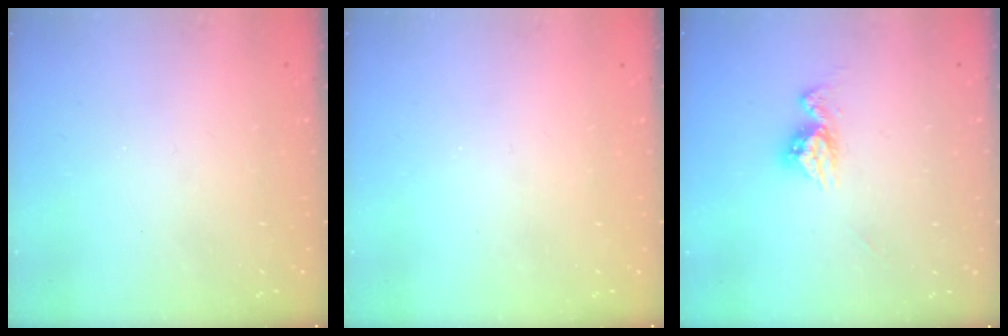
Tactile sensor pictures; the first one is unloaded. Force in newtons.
{"total": 0.0}
{"total": 8.7, "press": 8.6, "slide": 0.7}